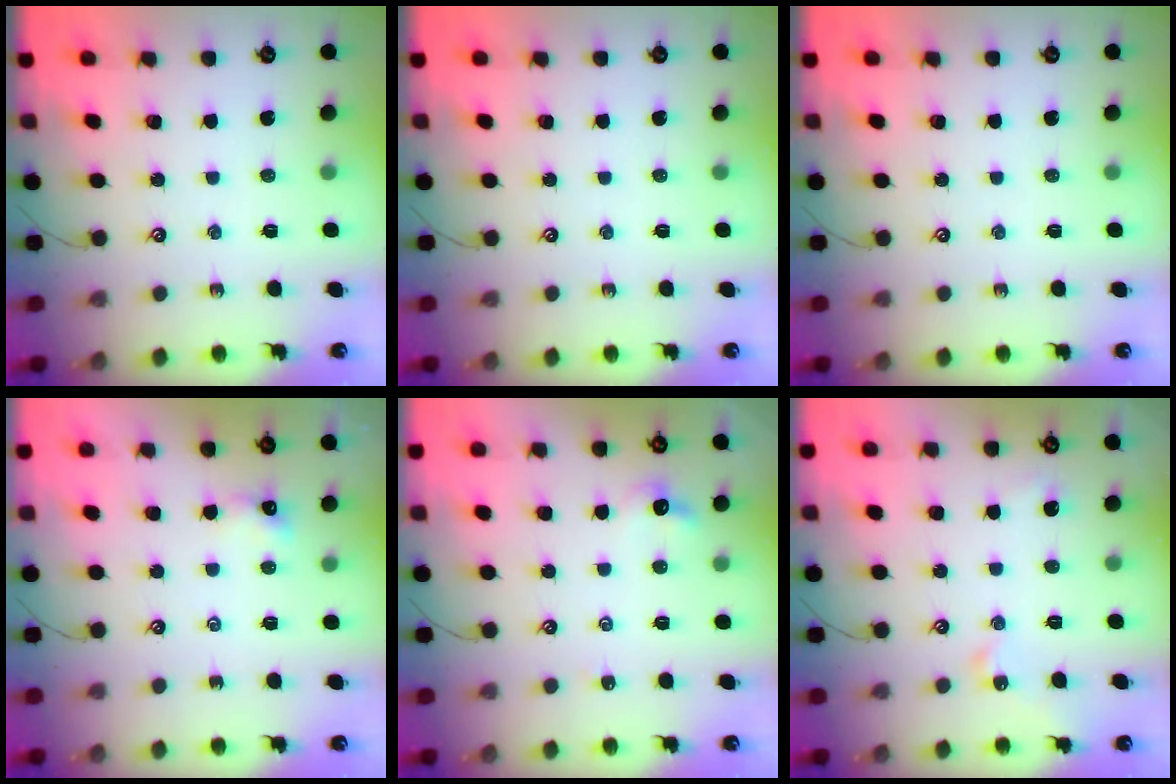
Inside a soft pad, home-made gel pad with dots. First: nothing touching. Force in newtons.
{"total": 0.0}
{"total": 0.0}
{"total": 0.8, "press": 0.8, "slide": 0.3}
{"total": 2.0, "press": 2.0, "slide": 0.3}
{"total": 2.7, "press": 2.6, "slide": 0.5}